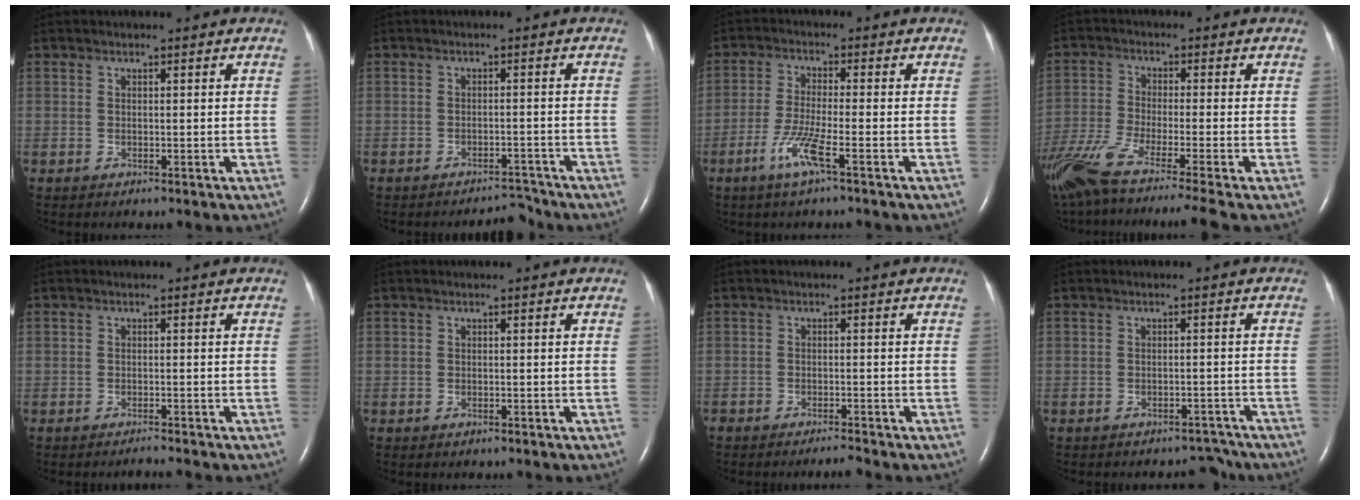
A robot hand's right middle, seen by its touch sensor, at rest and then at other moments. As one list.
[{"total": 2.8, "force": [-2.8, 0.3, -0.1], "torque": [0.003, -0.005, -0.040]}, {"total": 5.6, "force": [-2.9, -0.2, 4.8], "torque": [-0.105, -0.012, -0.061]}, {"total": 16.8, "force": [-13.1, -0.6, 10.4], "torque": [-0.219, -0.052, -0.230]}, {"total": 1.3, "force": [-1.2, -0.3, 0.3], "torque": [-0.009, -0.004, -0.017]}, {"total": 0.0}, {"total": 1.6, "force": [-1.5, -0.2, 0.4], "torque": [-0.010, -0.006, -0.024]}, {"total": 4.4, "force": [-4.0, 1.7, 0.4], "torque": [0.002, 0.012, -0.050]}]